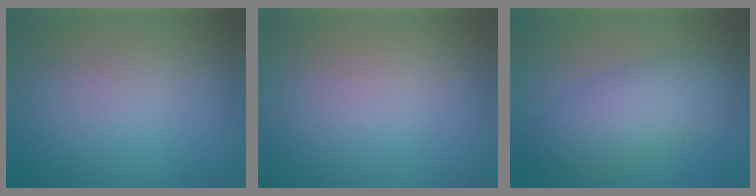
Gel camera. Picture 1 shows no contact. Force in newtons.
{"total": 0.0}
{"total": 5.3, "press": 5.3, "slide": 0.0}